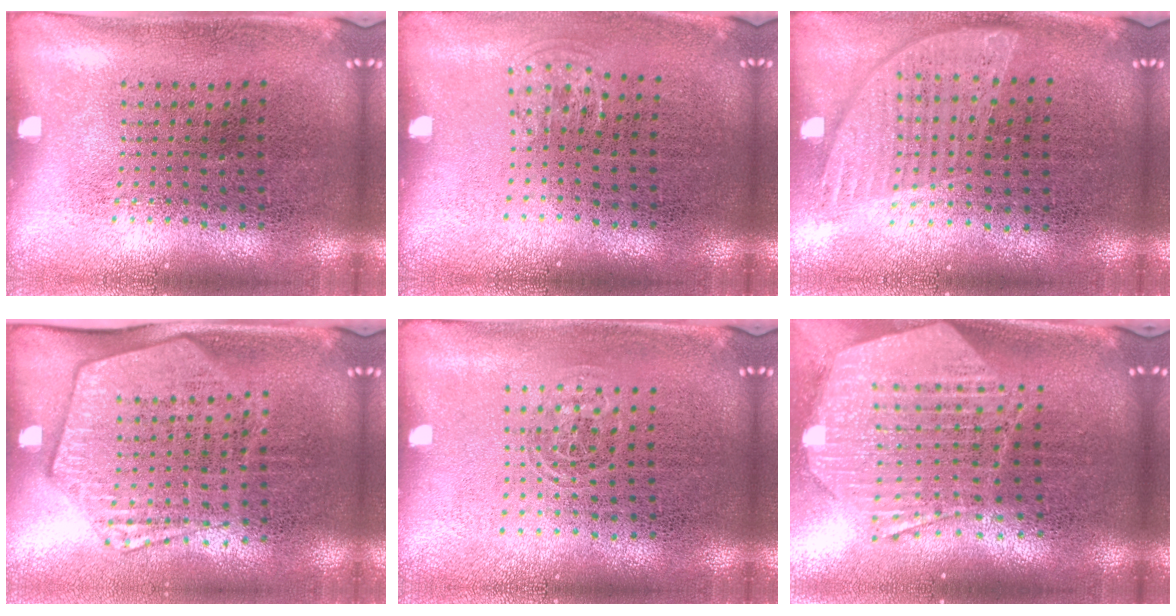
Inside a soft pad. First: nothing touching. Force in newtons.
{"total": 0.7, "press": 0.5, "slide": 0.4}
{"total": 0.9, "press": 0.8, "slide": 0.3}
{"total": 1.9, "press": 1.7, "slide": 0.9}
{"total": 0.7, "press": 0.5, "slide": 0.6}
{"total": 2.9, "press": 2.3, "slide": 1.8}